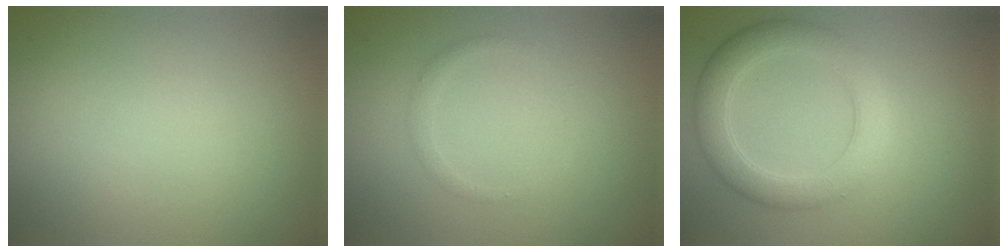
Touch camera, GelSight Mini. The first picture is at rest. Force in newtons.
{"total": 0.9, "press": 0.9, "slide": 0.0}
{"total": 4.6, "press": 4.6, "slide": 0.4}